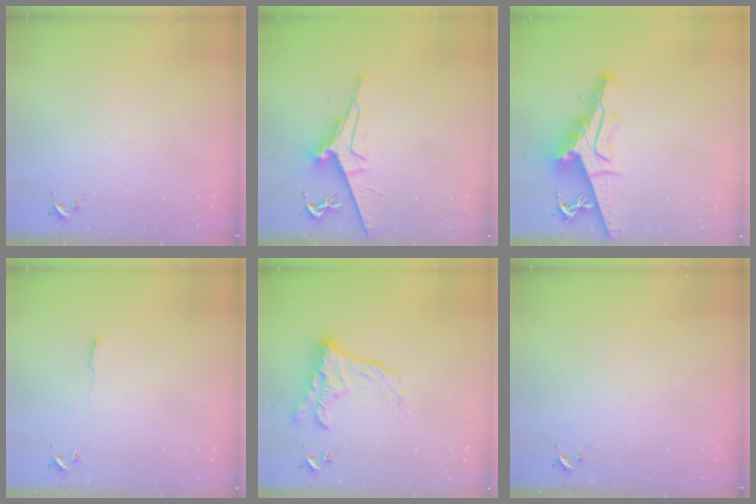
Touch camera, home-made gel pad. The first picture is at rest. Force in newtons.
{"total": 8.6, "press": 8.6, "slide": 1.0}
{"total": 12.0, "press": 12.0, "slide": 1.2}
{"total": 3.7, "press": 3.6, "slide": 0.5}
{"total": 16.1, "press": 16.0, "slide": 0.9}
{"total": 0.0}